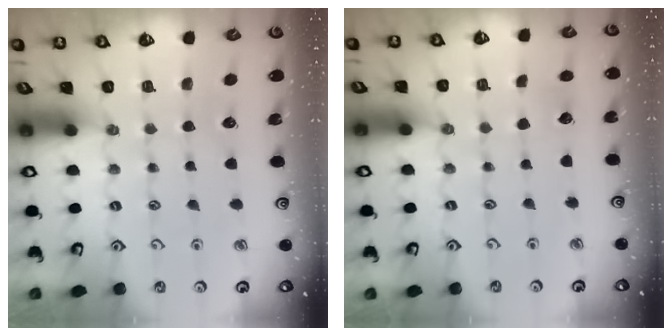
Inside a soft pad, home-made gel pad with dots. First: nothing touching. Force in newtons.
{"total": 2.0, "press": 2.0, "slide": 0.1}